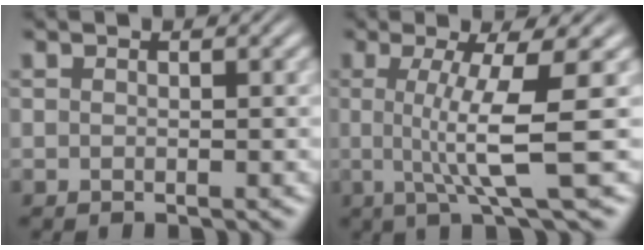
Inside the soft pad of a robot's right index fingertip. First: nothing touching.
{"total": 5.4, "force": [-0.1, -0.2, 5.4], "torque": [-0.095, -0.015, 0.004]}